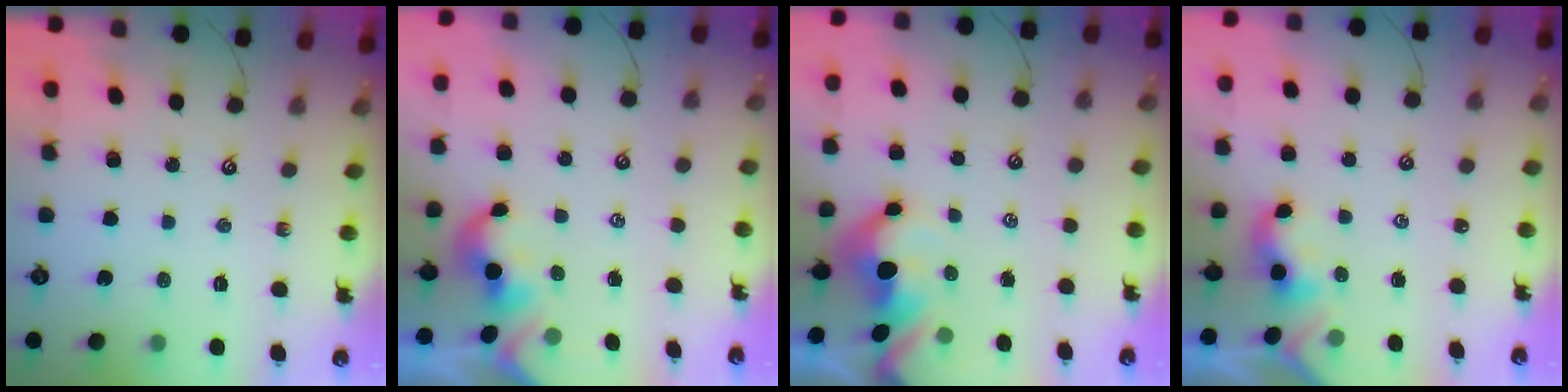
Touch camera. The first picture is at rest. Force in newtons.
{"total": 1.2, "press": 1.1, "slide": 0.4}
{"total": 4.5, "press": 4.4, "slide": 0.8}
{"total": 2.2, "press": 2.2, "slide": 0.2}